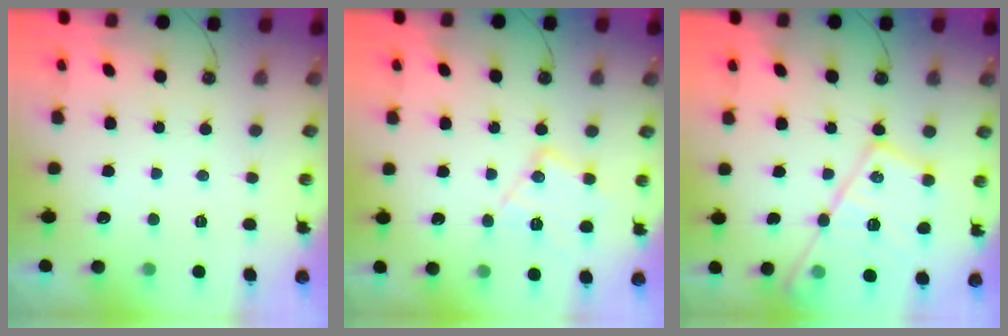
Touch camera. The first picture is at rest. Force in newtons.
{"total": 12.7, "press": 12.7, "slide": 0.5}
{"total": 19.5, "press": 19.5, "slide": 0.9}